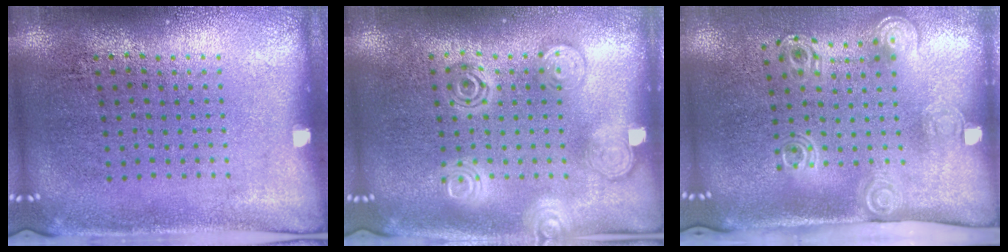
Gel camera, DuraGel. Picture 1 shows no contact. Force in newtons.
{"total": 2.8, "press": 2.8, "slide": 0.4}
{"total": 2.1, "press": 1.4, "slide": 1.6}